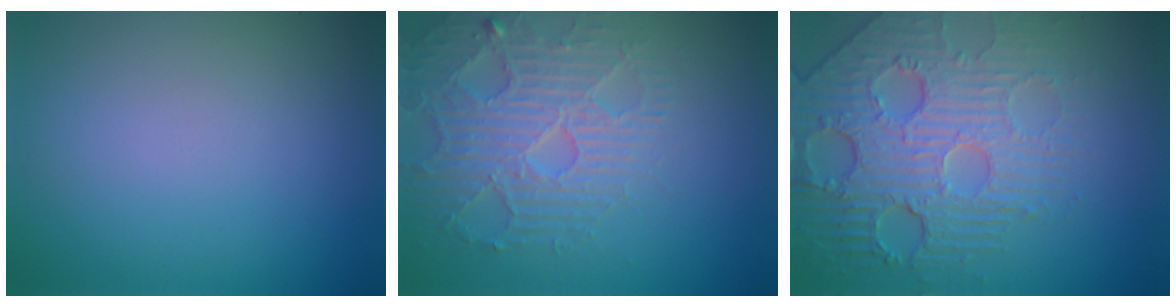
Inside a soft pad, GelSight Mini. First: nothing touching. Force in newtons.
{"total": 4.6, "press": 4.3, "slide": 1.7}
{"total": 7.6, "press": 5.6, "slide": 5.2}